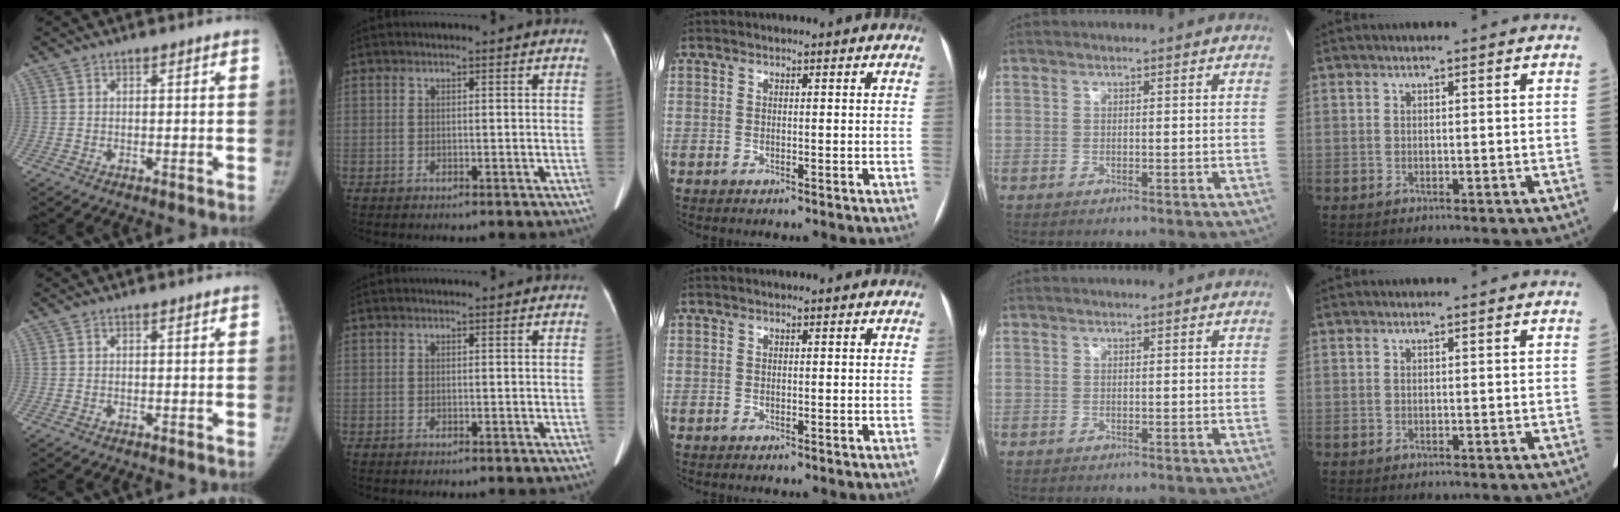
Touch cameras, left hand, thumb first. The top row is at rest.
{}